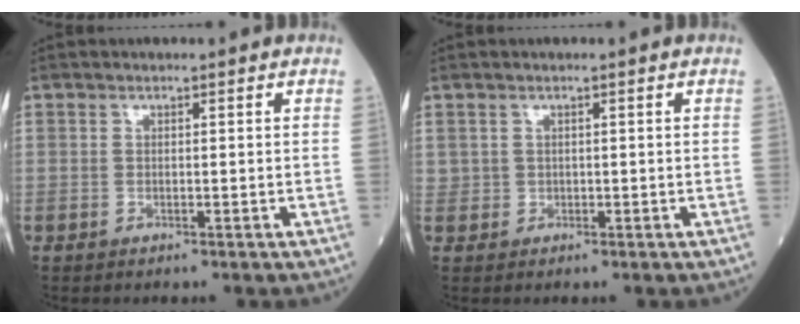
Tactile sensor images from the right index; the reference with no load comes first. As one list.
[{"total": 1.0, "force": [0.3, 0.9, 0.2], "torque": [0.007, 0.003, 0.003]}]